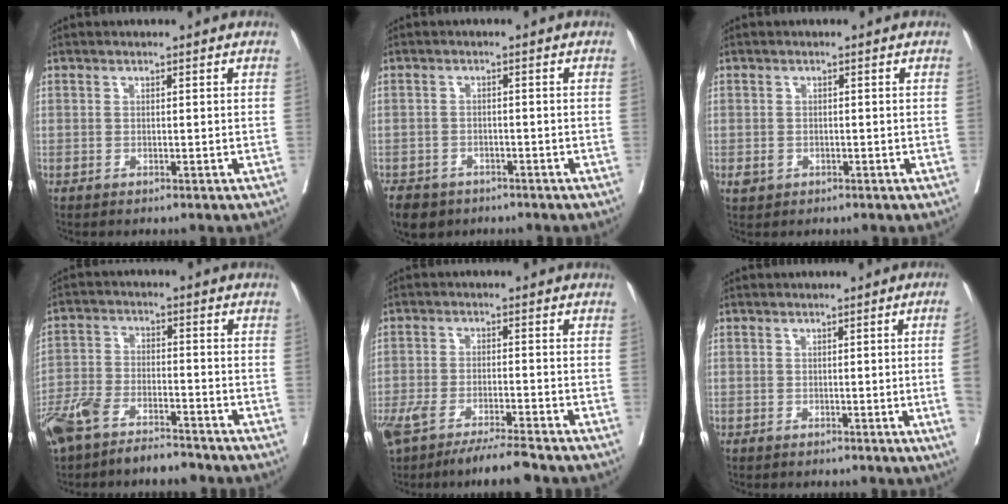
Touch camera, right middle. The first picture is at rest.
{"total": 5.6, "force": [-4.1, 3.6, 1.4], "torque": [-0.026, 0.002, -0.063]}
{"total": 1.6, "force": [-0.5, 1.3, 0.7], "torque": [-0.012, 0.002, -0.002]}
{"total": 9.9, "force": [-8.1, 2.9, 4.9], "torque": [-0.101, -0.006, -0.150]}
{"total": 9.1, "force": [-7.4, 0.4, 5.4], "torque": [-0.094, -0.015, -0.123]}
{"total": 4.2, "force": [-0.7, -1.6, 3.9], "torque": [-0.044, -0.009, -0.011]}